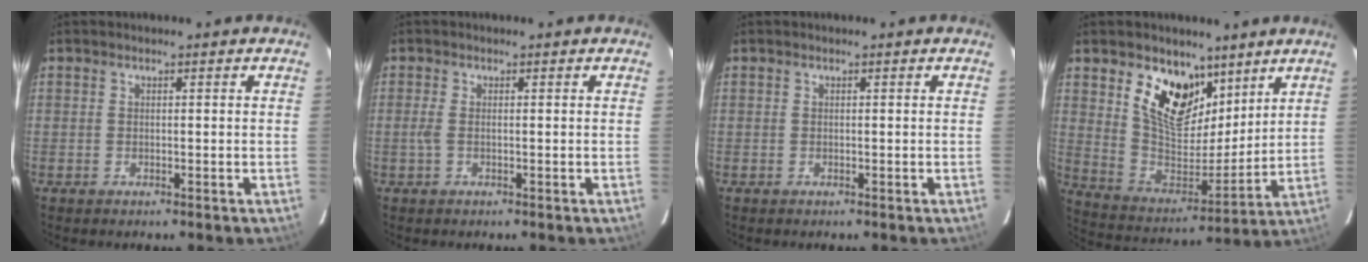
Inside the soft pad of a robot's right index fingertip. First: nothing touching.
{"total": 1.6, "force": [-0.3, 0.1, 1.6], "torque": [-0.034, -0.001, -0.006]}
{"total": 0.0}
{"total": 16.0, "force": [9.4, 8.9, 9.3], "torque": [-0.176, -0.016, 0.177]}